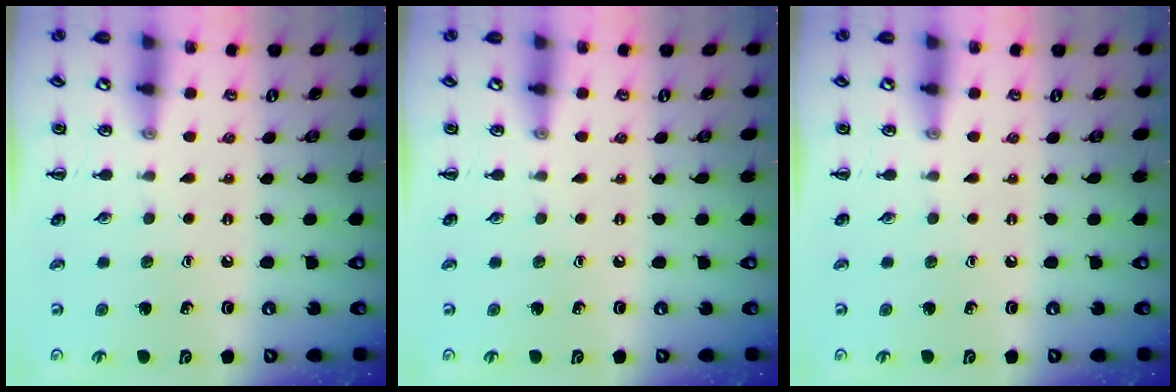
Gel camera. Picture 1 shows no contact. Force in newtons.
{"total": 0.0}
{"total": 0.0}